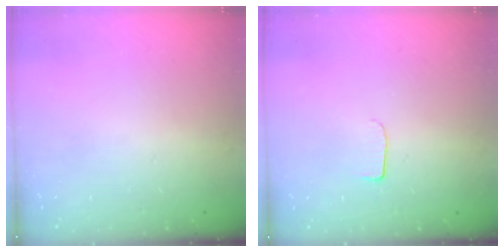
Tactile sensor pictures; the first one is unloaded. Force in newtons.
{"total": 5.1, "press": 5.0, "slide": 0.6}